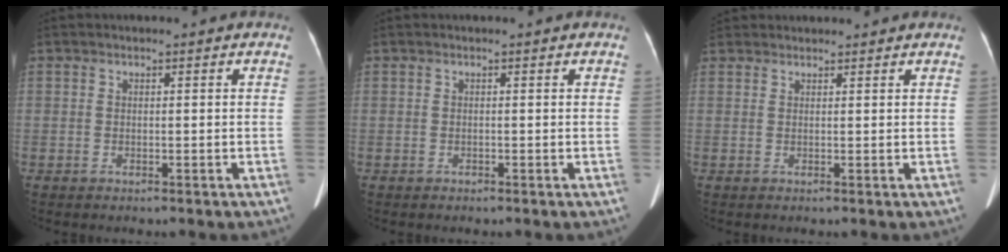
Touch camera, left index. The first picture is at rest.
{"total": 0.0}
{"total": 4.0, "force": [3.9, 1.0, 0.5], "torque": [-0.009, 0.029, 0.060]}